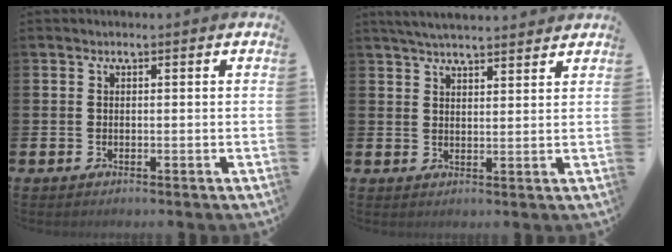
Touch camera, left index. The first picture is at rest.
{"total": 4.1, "force": [4.0, 0.4, 0.9], "torque": [-0.025, -0.014, 0.073]}